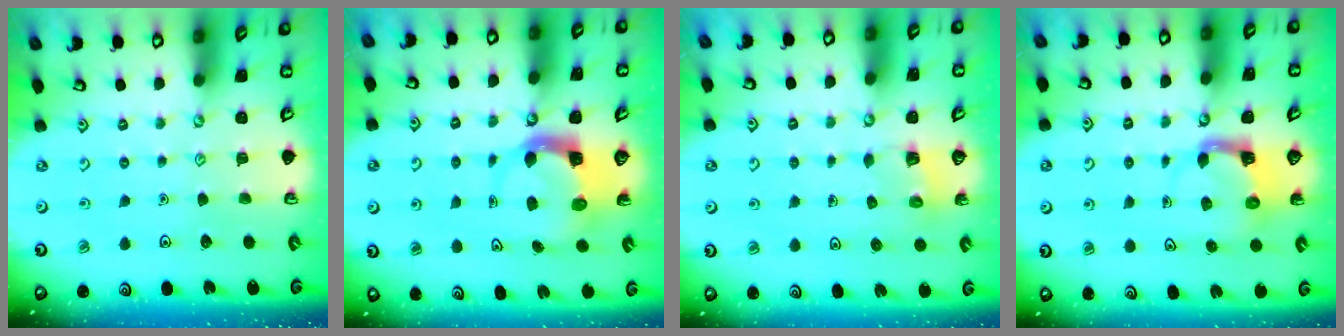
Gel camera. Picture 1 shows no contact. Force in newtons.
{"total": 3.8, "press": 3.7, "slide": 0.6}
{"total": 2.6, "press": 2.6, "slide": 0.3}
{"total": 3.9, "press": 3.8, "slide": 0.7}